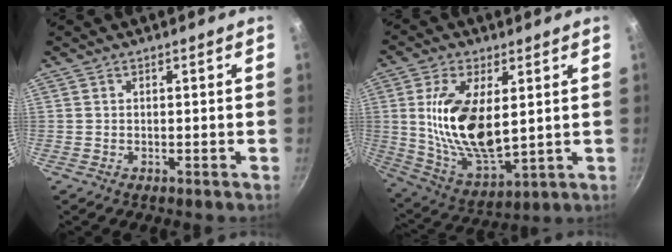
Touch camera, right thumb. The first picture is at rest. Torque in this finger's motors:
{"motor_torque": [0.34, 1.85, 1.98, 0.46, 0.26]}